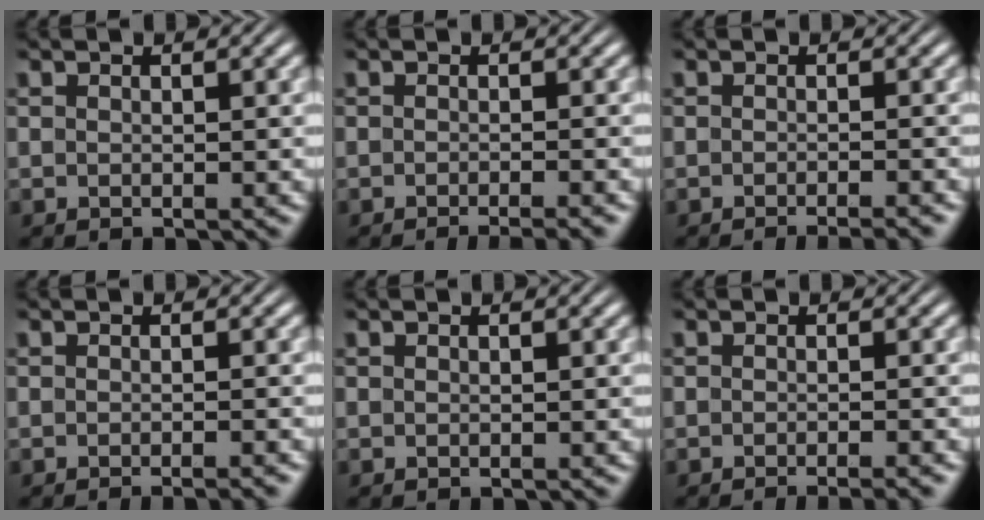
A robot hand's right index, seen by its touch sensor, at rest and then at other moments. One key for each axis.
{"total": 3.0, "fx": -2.7, "fy": 0.2, "fz": 1.2, "tx": -0.009, "ty": -0.003, "tz": -0.043}
{"total": 2.7, "fx": -2.5, "fy": 0.0, "fz": 1.0, "tx": -0.007, "ty": -0.002, "tz": -0.040}
{"total": 1.6, "fx": -1.4, "fy": -0.2, "fz": 0.7, "tx": -0.005, "ty": 0.002, "tz": -0.025}
{"total": 0.0}
{"total": 2.4, "fx": -2.2, "fy": 0.0, "fz": 1.0, "tx": -0.008, "ty": 0.000, "tz": -0.036}